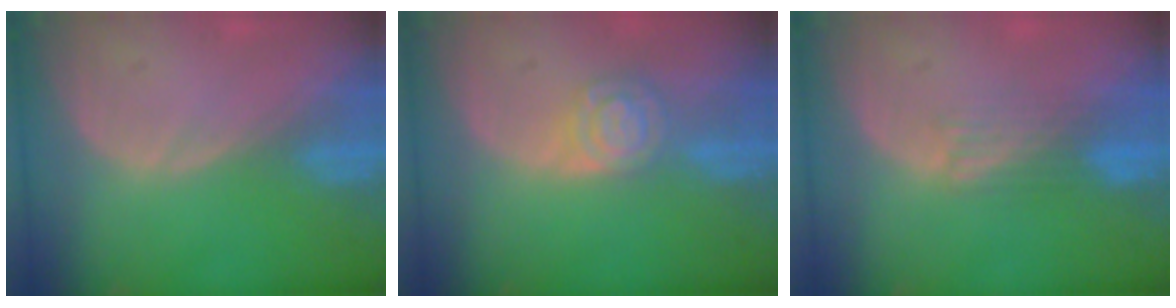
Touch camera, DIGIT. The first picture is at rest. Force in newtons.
{"total": 5.5, "press": 4.9, "slide": 2.6}
{"total": 3.9, "press": 3.1, "slide": 2.3}